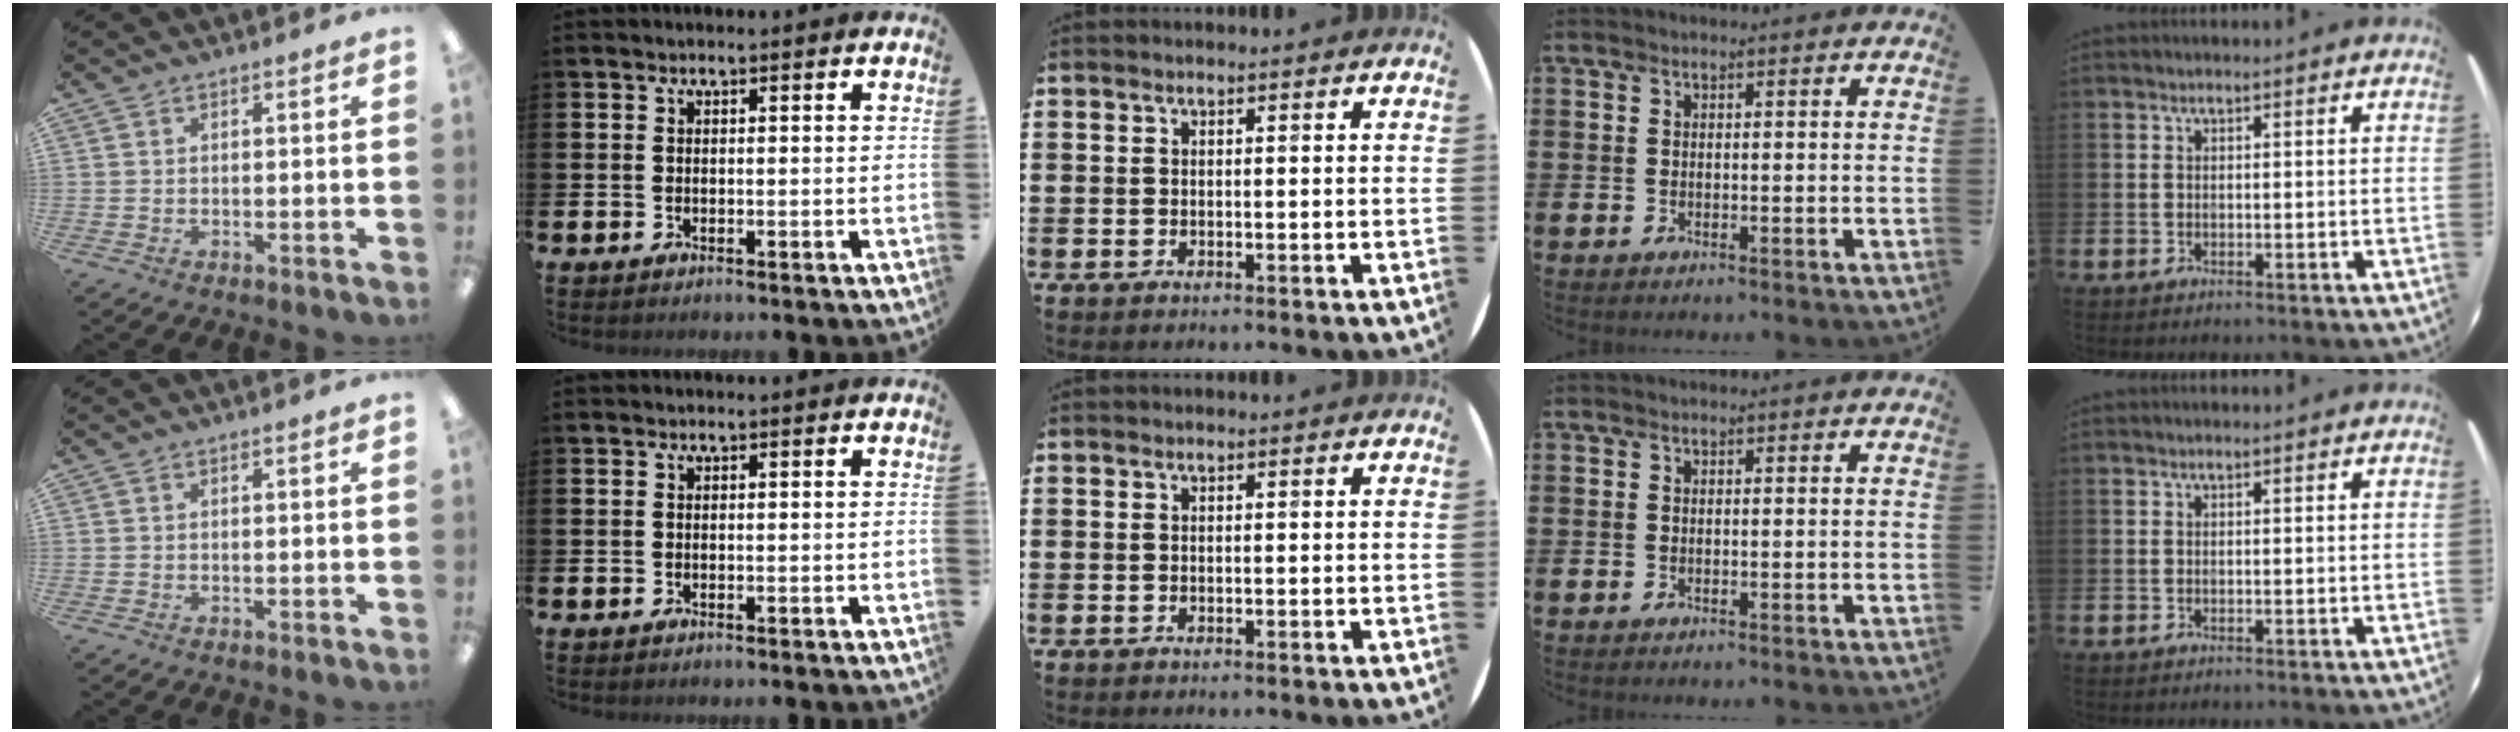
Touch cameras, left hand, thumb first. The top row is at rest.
{}